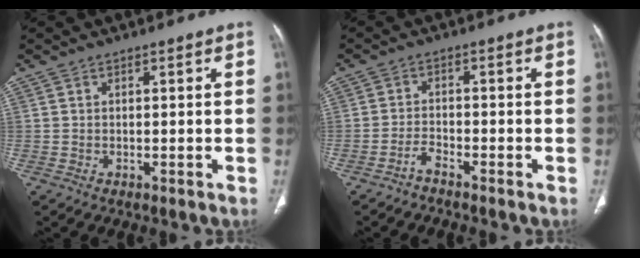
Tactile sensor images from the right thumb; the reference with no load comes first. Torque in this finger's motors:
{"motor_torque": [-0.49, 0.18, -0.24, 0.37, 0.00]}